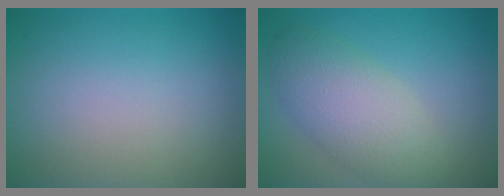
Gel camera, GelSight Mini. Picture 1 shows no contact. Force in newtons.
{"total": 5.0, "press": 5.0, "slide": 0.4}